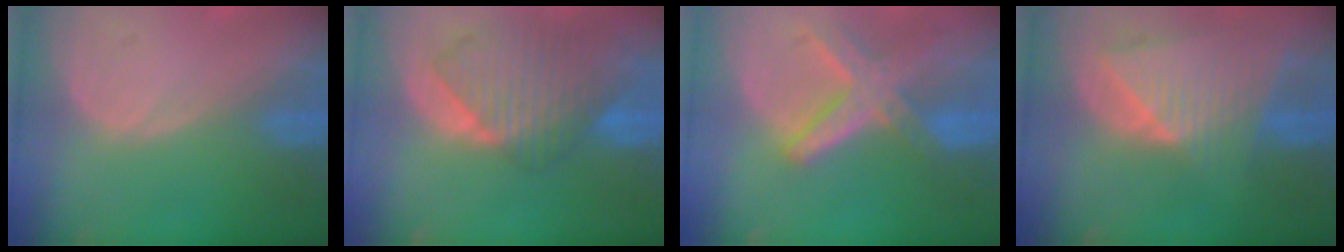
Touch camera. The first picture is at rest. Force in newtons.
{"total": 10.1, "press": 8.8, "slide": 5.0}
{"total": 8.2, "press": 7.1, "slide": 4.1}
{"total": 9.0, "press": 7.9, "slide": 4.3}